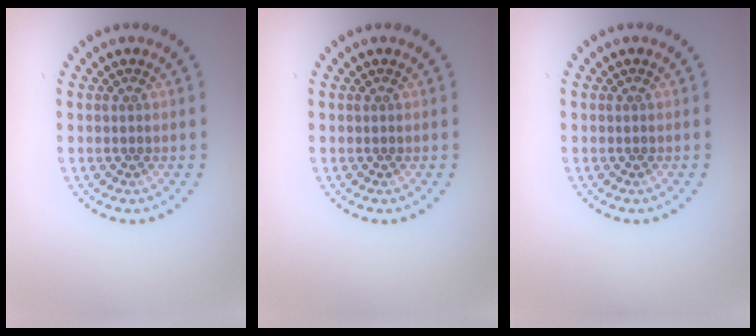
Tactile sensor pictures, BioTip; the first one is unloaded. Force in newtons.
{"total": 0.0}
{"total": 0.0}